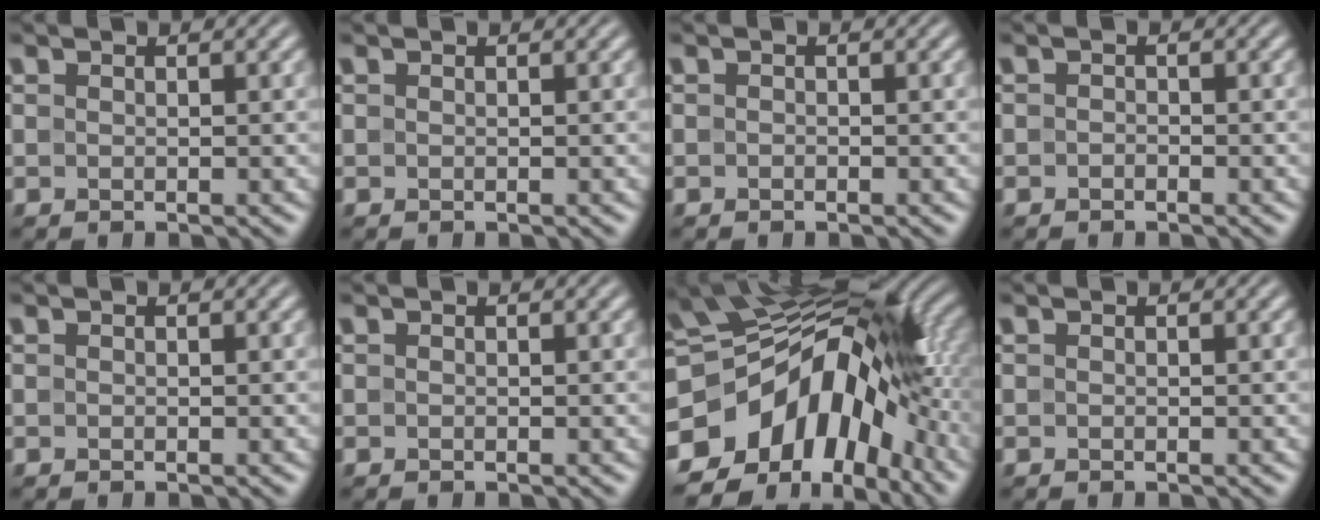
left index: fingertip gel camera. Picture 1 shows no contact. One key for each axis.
{"total": 0.0}
{"total": 0.0}
{"total": 0.6, "fx": -0.4, "fy": 0.4, "fz": 0.3, "tx": -0.004, "ty": -0.001, "tz": -0.007}
{"total": 0.0}
{"total": 0.0}
{"total": 15.3, "fx": -4.8, "fy": 9.6, "fz": 10.9, "tx": -0.171, "ty": 0.009, "tz": -0.098}
{"total": 0.0}